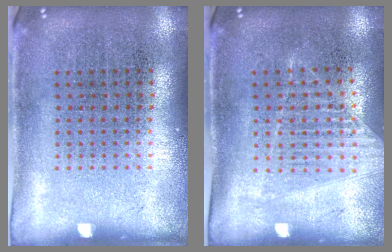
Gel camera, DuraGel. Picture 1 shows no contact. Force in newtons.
{"total": 1.2, "press": 1.1, "slide": 0.5}